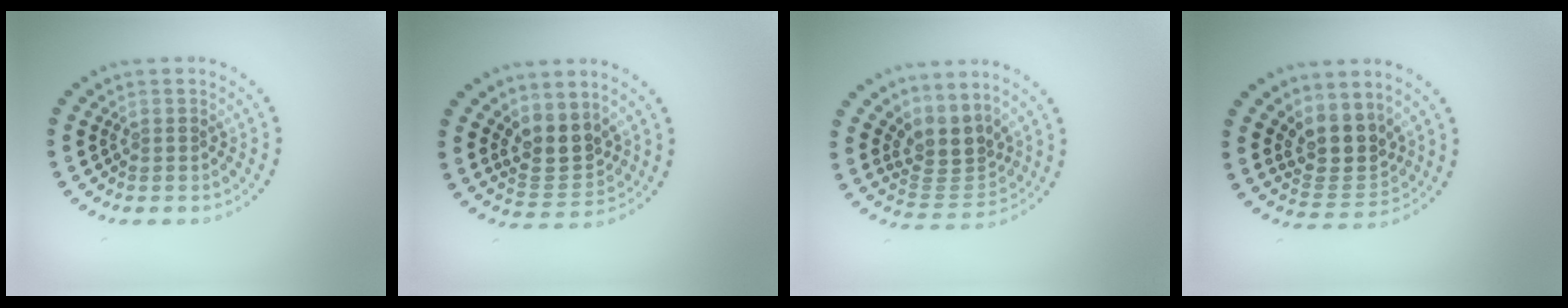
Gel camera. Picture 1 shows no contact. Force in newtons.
{"total": 3.3, "press": 2.9, "slide": 1.6}
{"total": 3.4, "press": 2.5, "slide": 2.4}
{"total": 3.8, "press": 3.1, "slide": 2.2}